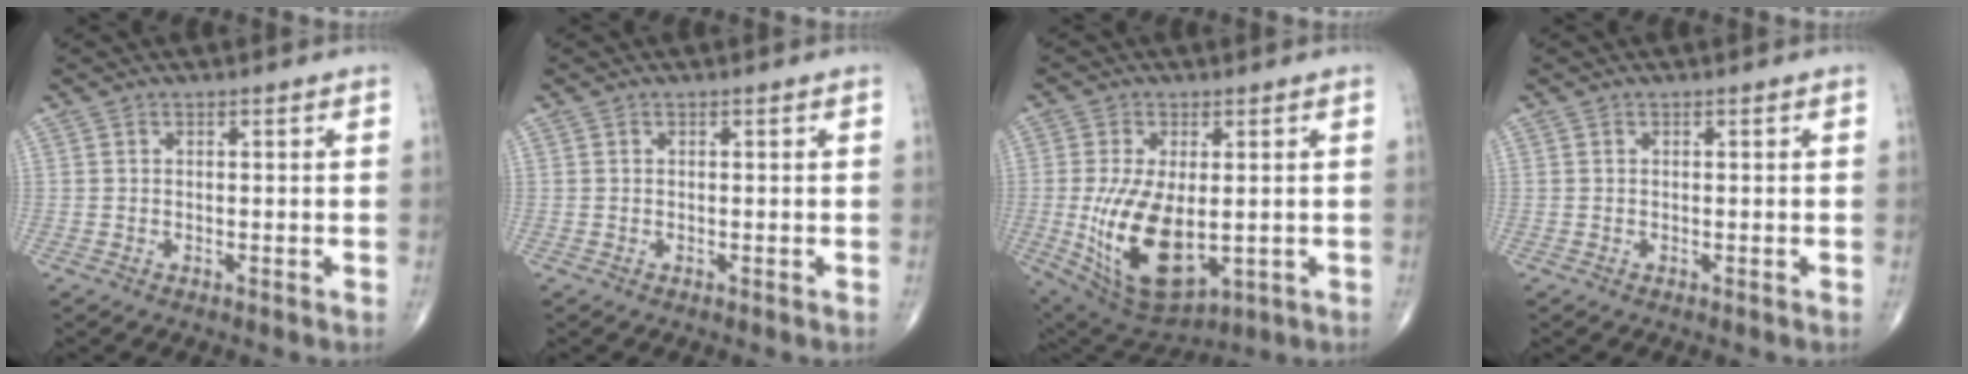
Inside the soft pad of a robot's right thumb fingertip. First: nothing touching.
{"total": 0.0}
{"total": 16.0, "force": [-1.8, 8.2, 13.6], "torque": [-0.256, -0.020, -0.004]}
{"total": 0.0}